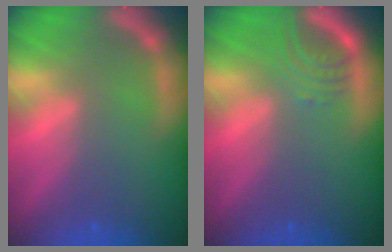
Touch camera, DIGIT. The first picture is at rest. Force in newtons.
{"total": 3.0}